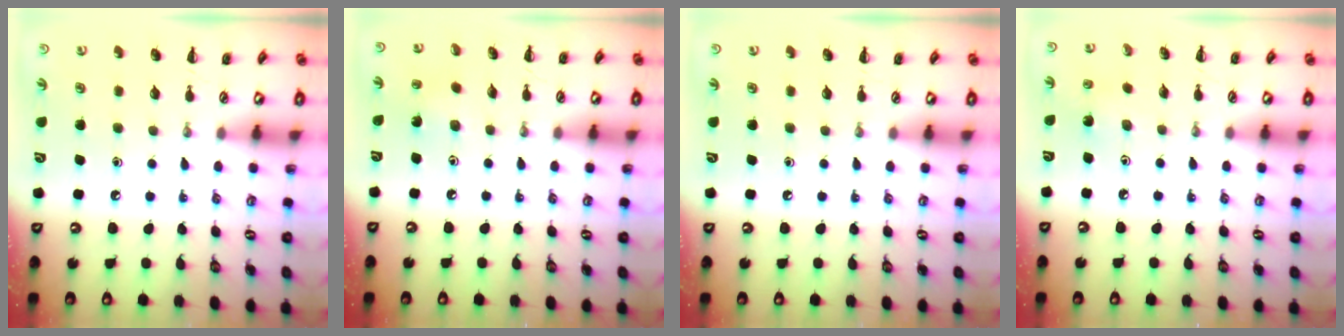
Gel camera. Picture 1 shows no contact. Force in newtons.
{"total": 2.6, "press": 2.5, "slide": 0.8}
{"total": 0.0}
{"total": 1.9, "press": 1.9, "slide": 0.4}